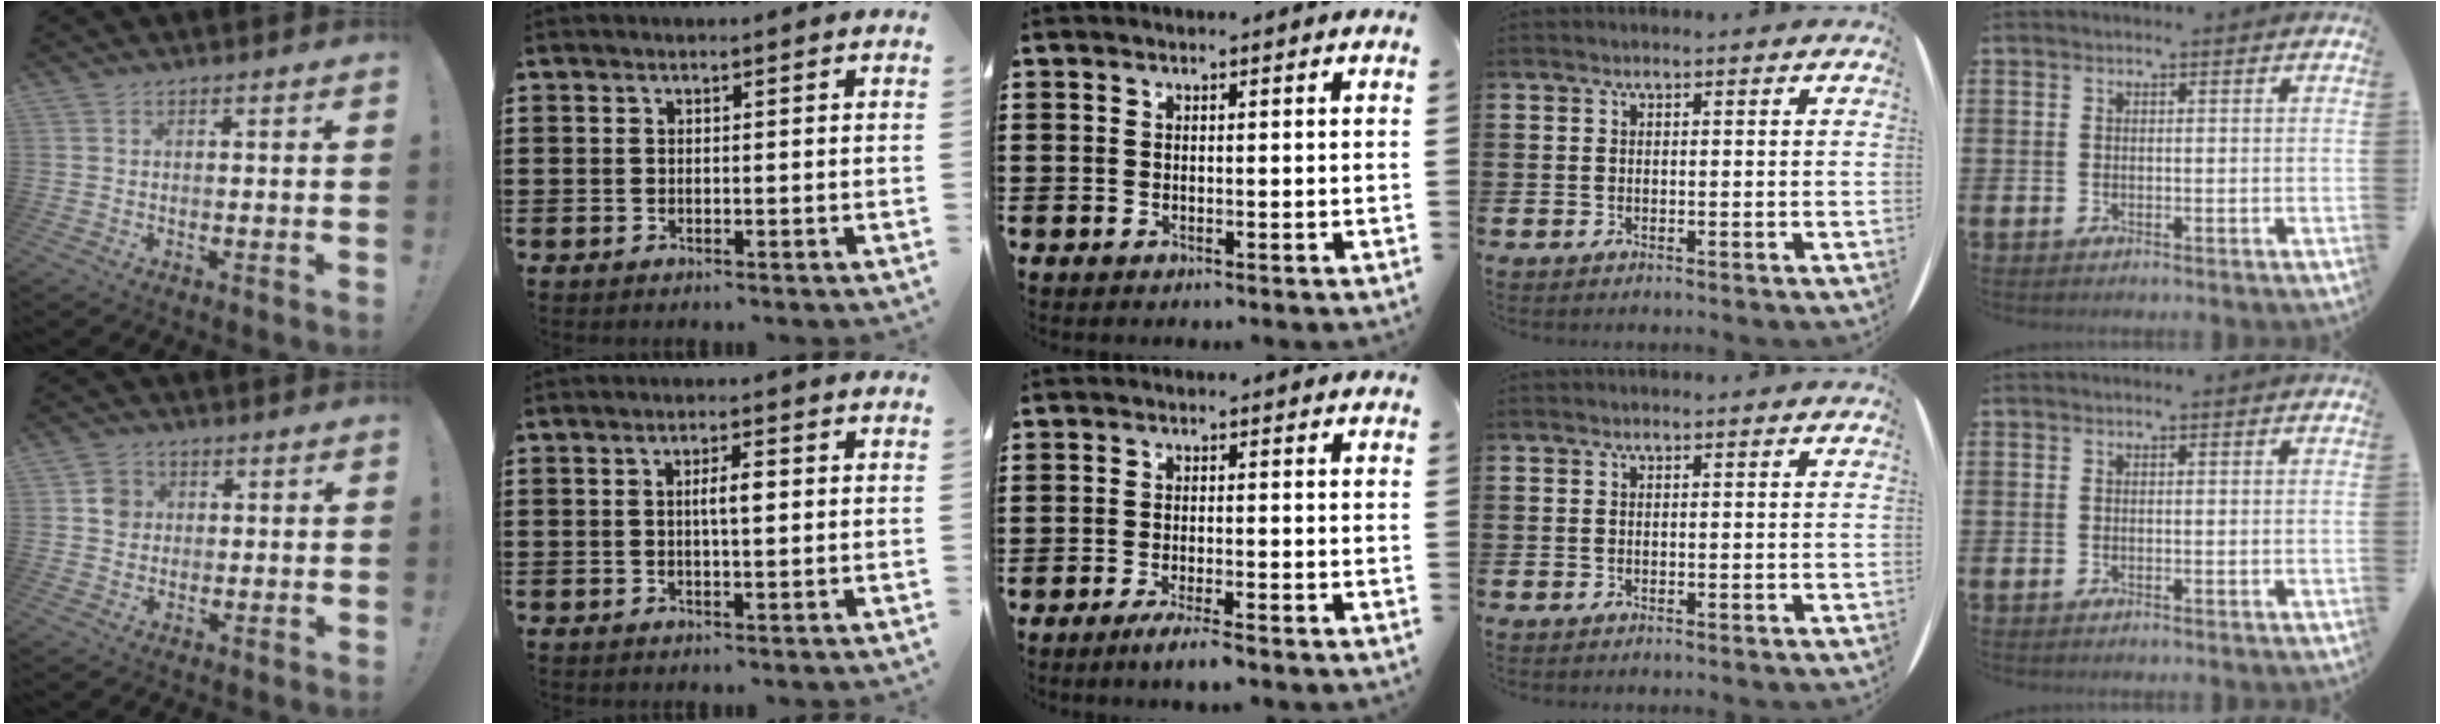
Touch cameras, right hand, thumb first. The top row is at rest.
{"thumb": {"total": 4.7, "force": [0.7, 4.4, 1.5], "torque": [-0.006, 0.002, 0.012]}, "index": {"total": 3.2, "force": [0.3, 0.8, 3.1], "torque": [-0.058, 0.002, 0.002]}, "middle": {"total": 3.4, "force": [-2.9, 0.0, 1.9], "torque": [-0.029, 0.000, -0.052]}}